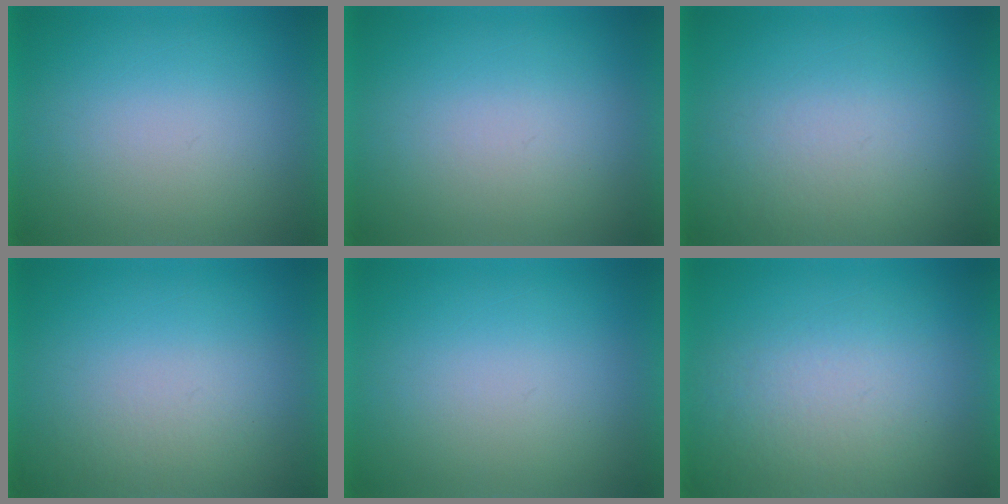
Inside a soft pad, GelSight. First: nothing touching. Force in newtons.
{"total": 1.2}
{"total": 3.2}
{"total": 3.6}
{"total": 0.0}
{"total": 5.5}